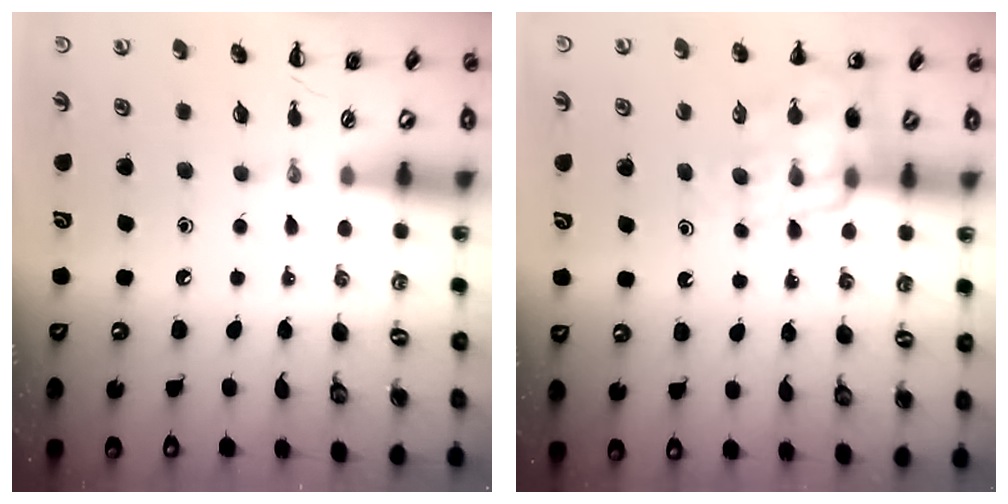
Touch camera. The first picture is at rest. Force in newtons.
{"total": 14.3, "press": 13.7, "slide": 3.9}